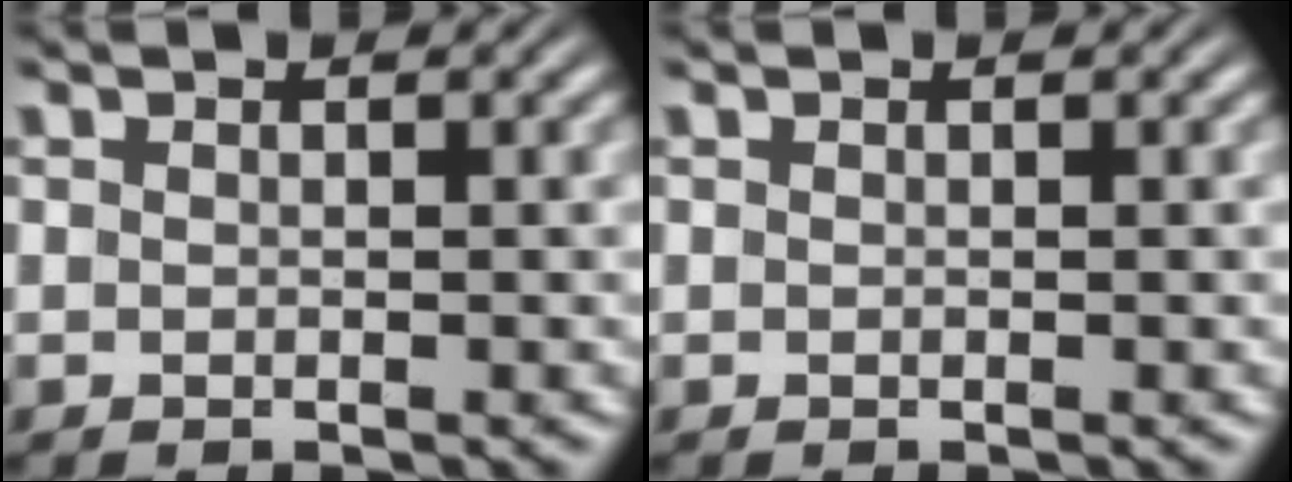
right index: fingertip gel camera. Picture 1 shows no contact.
{"total": 0.0}